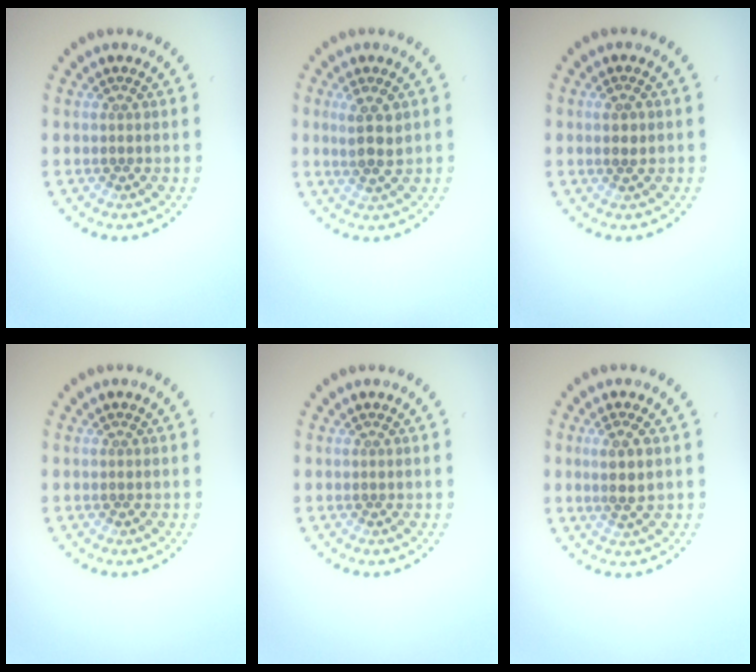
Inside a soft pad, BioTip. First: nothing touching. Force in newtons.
{"total": 2.5, "press": 2.2, "slide": 1.0}
{"total": 0.9, "press": 0.8, "slide": 0.2}
{"total": 0.0}
{"total": 0.0}
{"total": 2.5, "press": 2.2, "slide": 1.1}